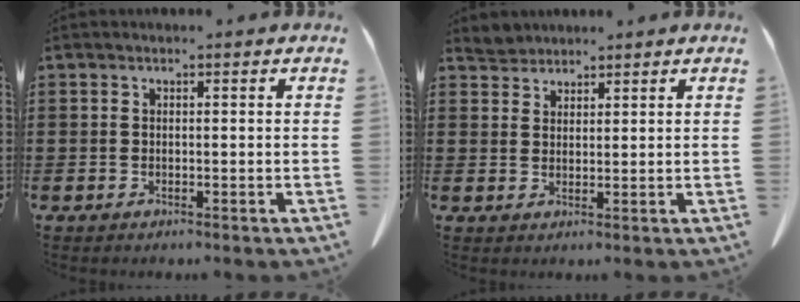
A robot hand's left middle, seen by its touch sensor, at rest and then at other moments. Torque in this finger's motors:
{"motor_torque": [-1.20, 0.94, -0.65, -0.15]}